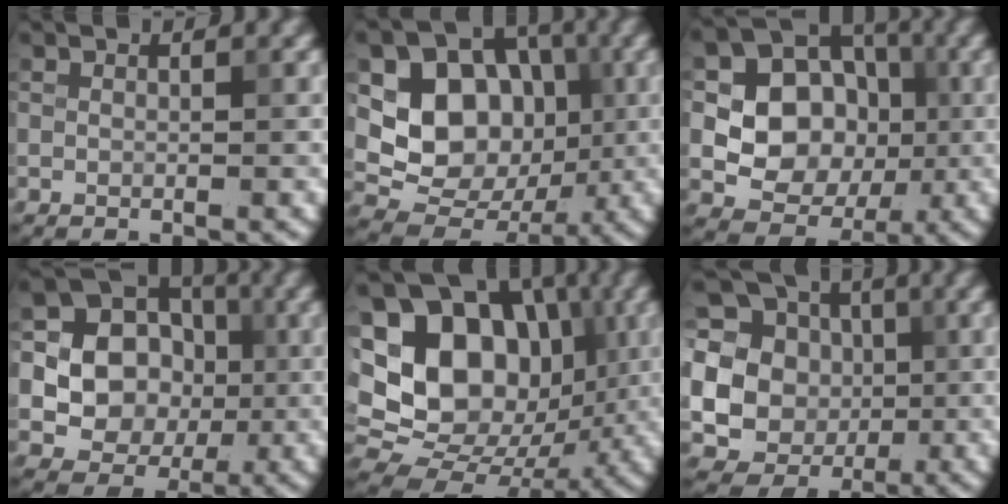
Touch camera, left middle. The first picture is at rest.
{"total": 9.6, "force": [0.9, 7.9, 5.3], "torque": [-0.082, -0.011, 0.011]}
{"total": 9.7, "force": [0.5, 8.3, 5.0], "torque": [-0.077, 0.009, -0.004]}
{"total": 13.9, "force": [0.4, 12.9, 5.2], "torque": [-0.126, 0.025, -0.014]}
{"total": 20.2, "force": [3.8, 16.4, 11.1], "torque": [-0.196, 0.041, 0.066]}
{"total": 20.1, "force": [2.2, 18.8, 6.9], "torque": [-0.167, 0.004, 0.011]}